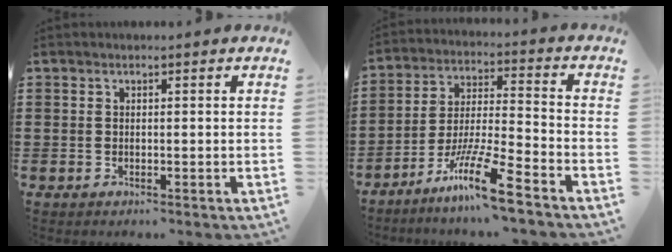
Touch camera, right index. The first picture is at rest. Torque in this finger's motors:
{"motor_torque": [1.50, -0.64, 0.59, 0.19]}